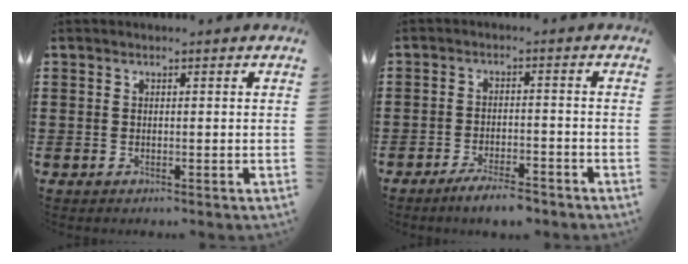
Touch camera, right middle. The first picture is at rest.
{"total": 4.2, "force": [-3.6, 0.5, 2.0], "torque": [-0.039, 0.000, -0.070]}